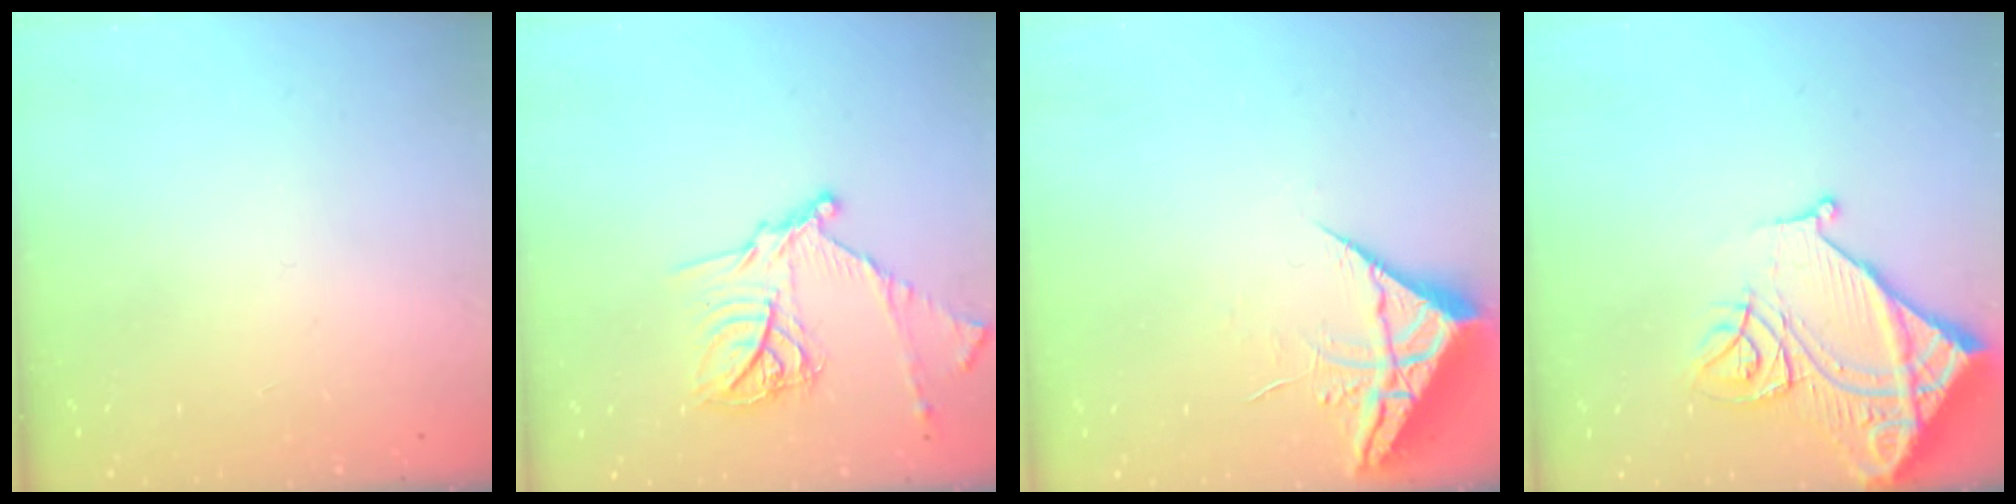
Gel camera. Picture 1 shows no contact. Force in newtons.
{"total": 15.4, "press": 15.4, "slide": 1.1}
{"total": 6.7, "press": 6.7, "slide": 0.5}
{"total": 16.9, "press": 16.8, "slide": 2.1}